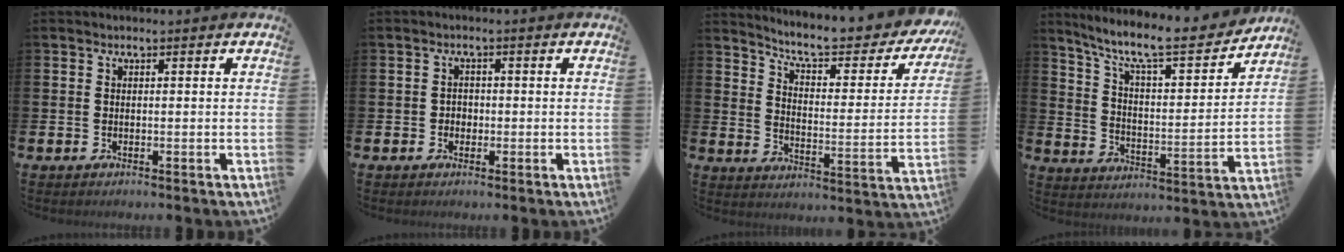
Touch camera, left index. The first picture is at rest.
{"total": 1.5, "force": [-0.3, 1.4, 0.4], "torque": [0.000, 0.002, -0.010]}
{"total": 7.0, "force": [6.2, 1.3, 3.1], "torque": [-0.076, -0.047, 0.097]}
{"total": 10.1, "force": [8.7, 1.8, 4.7], "torque": [-0.114, -0.060, 0.143]}